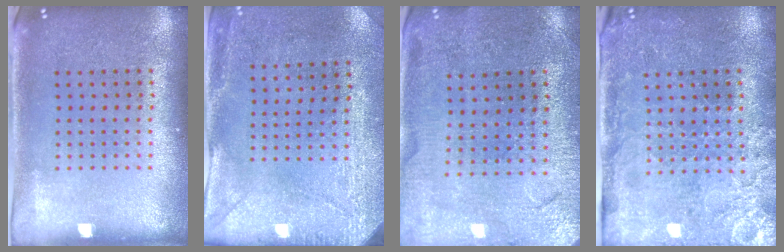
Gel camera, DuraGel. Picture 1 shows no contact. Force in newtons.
{"total": 2.9, "press": 2.5, "slide": 1.5}
{"total": 1.0, "press": 0.9, "slide": 0.3}
{"total": 3.3, "press": 3.2, "slide": 0.8}